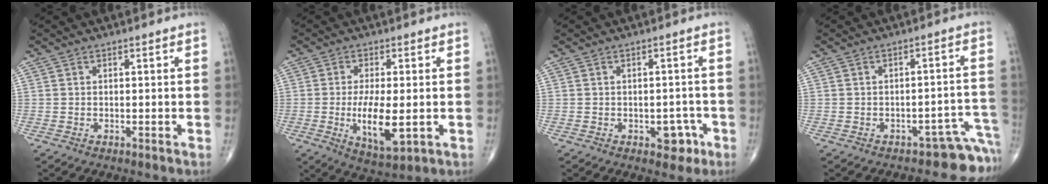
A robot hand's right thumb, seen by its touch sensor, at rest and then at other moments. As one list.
[{"total": 9.8, "force": [-1.5, 3.5, 9.0], "torque": [-0.160, -0.020, -0.020]}, {"total": 4.1, "force": [-1.8, 2.6, 2.5], "torque": [-0.009, 0.014, -0.020]}, {"total": 5.9, "force": [-4.9, 2.9, 1.4], "torque": [0.032, 0.090, -0.062]}]